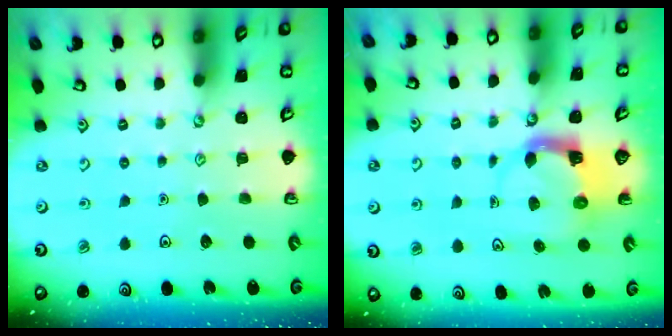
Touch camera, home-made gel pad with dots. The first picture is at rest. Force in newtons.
{"total": 3.9, "press": 3.8, "slide": 0.6}